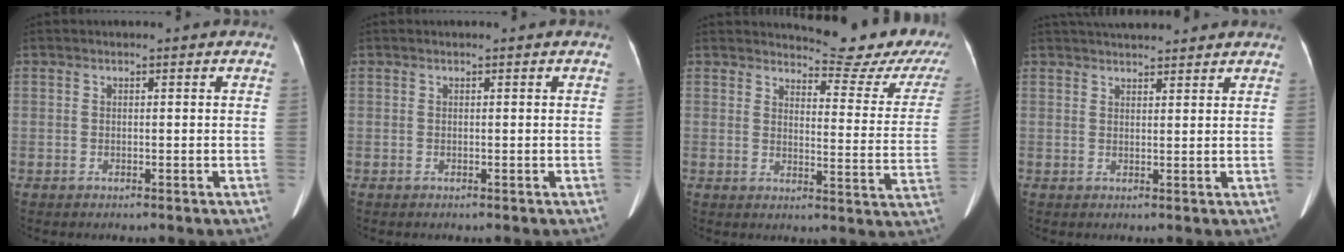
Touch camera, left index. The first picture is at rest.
{"total": 0.0}
{"total": 14.9, "force": [14.2, 2.4, 3.7], "torque": [-0.028, -0.070, 0.143]}
{"total": 9.8, "force": [8.9, 1.8, 3.6], "torque": [-0.054, 0.035, 0.128]}